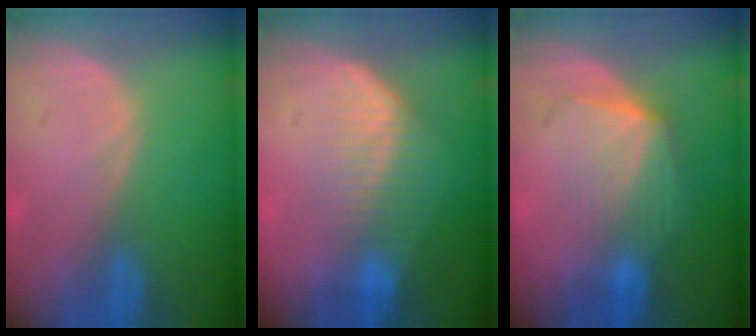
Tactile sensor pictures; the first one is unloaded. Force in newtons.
{"total": 6.8, "press": 6.4, "slide": 2.3}
{"total": 7.1, "press": 6.5, "slide": 2.9}